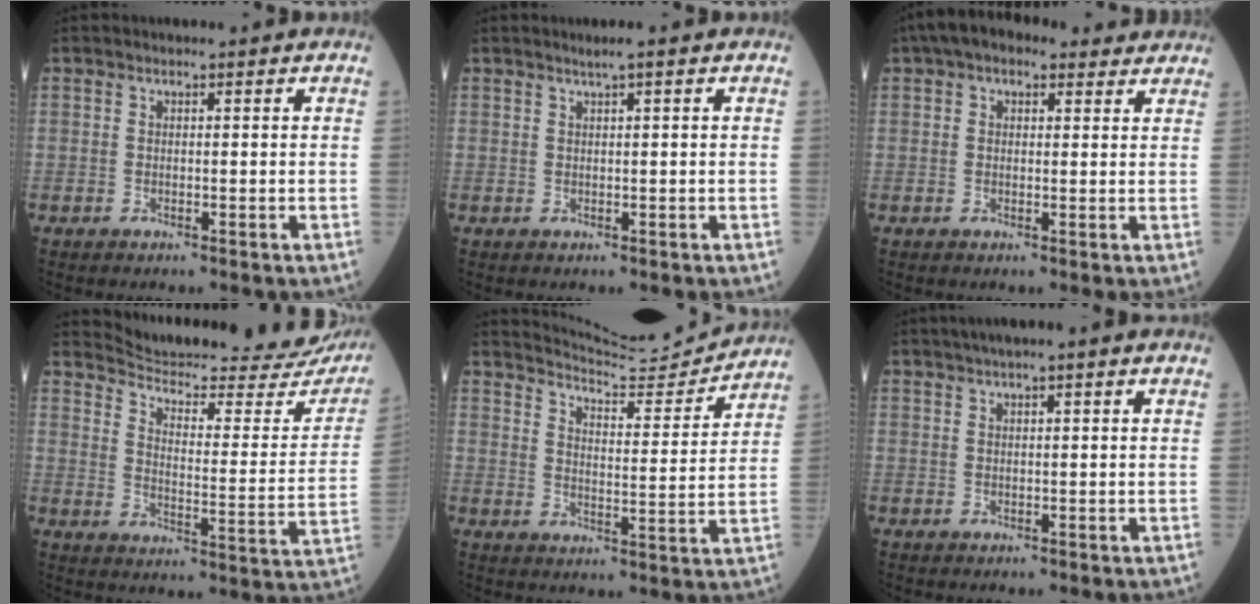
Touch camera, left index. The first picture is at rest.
{"total": 1.1, "force": [0.6, -0.3, 0.9], "torque": [-0.019, 0.000, 0.016]}
{"total": 7.8, "force": [5.5, 3.8, 4.0], "torque": [-0.061, 0.048, 0.080]}
{"total": 23.8, "force": [22.8, 2.6, 6.2], "torque": [-0.087, -0.095, 0.277]}
{"total": 10.9, "force": [10.8, -1.2, 0.1], "torque": [-0.015, -0.025, 0.161]}
{"total": 3.9, "force": [2.2, 0.1, 3.2], "torque": [-0.057, 0.021, 0.036]}